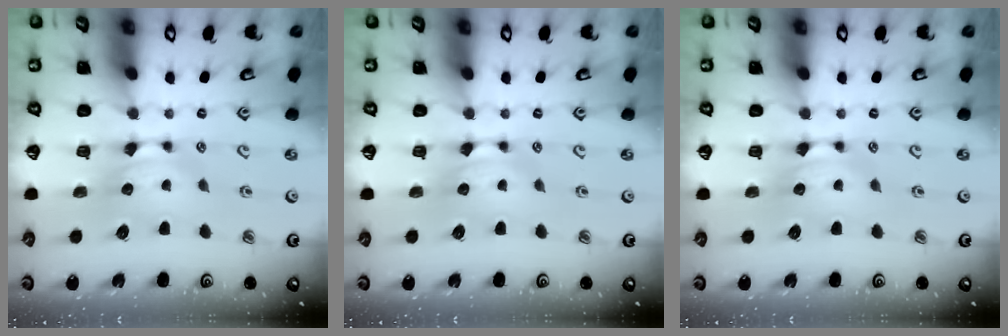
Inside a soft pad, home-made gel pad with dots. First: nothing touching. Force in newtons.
{"total": 0.0}
{"total": 0.0}